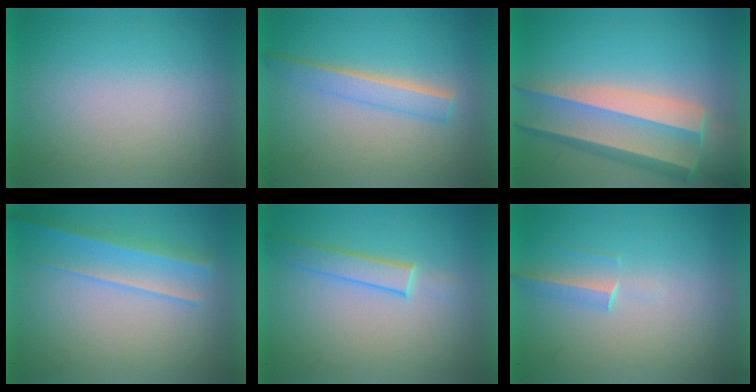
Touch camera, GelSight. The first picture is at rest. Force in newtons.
{"total": 2.2}
{"total": 8.1}
{"total": 2.1}
{"total": 1.9}
{"total": 1.4}